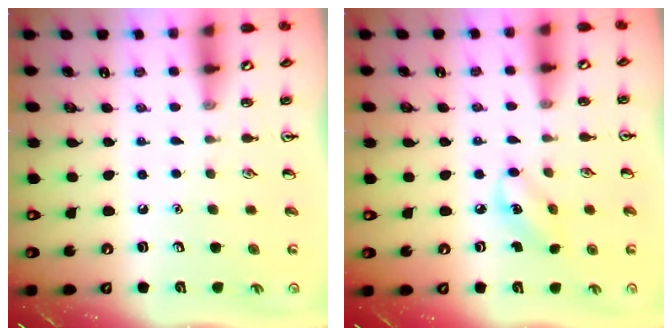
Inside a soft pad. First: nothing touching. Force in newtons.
{"total": 4.5, "press": 4.4, "slide": 0.8}